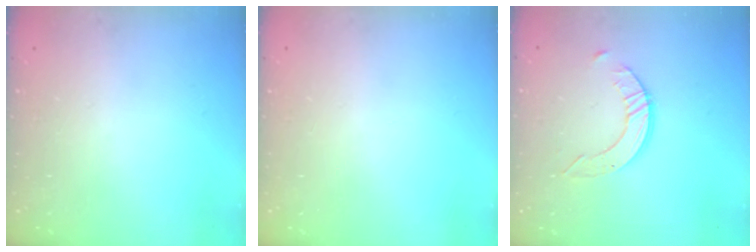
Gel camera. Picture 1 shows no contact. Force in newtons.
{"total": 0.0}
{"total": 5.0, "press": 5.0, "slide": 0.4}